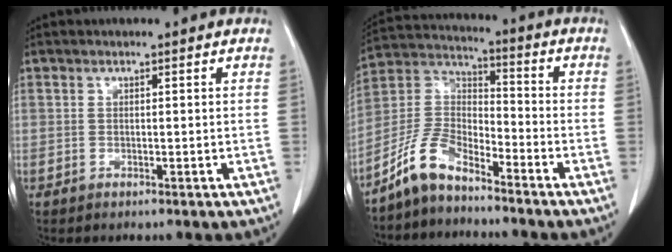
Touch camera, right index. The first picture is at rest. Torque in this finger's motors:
{"motor_torque": [-0.05, -0.16, -0.29, -0.11]}